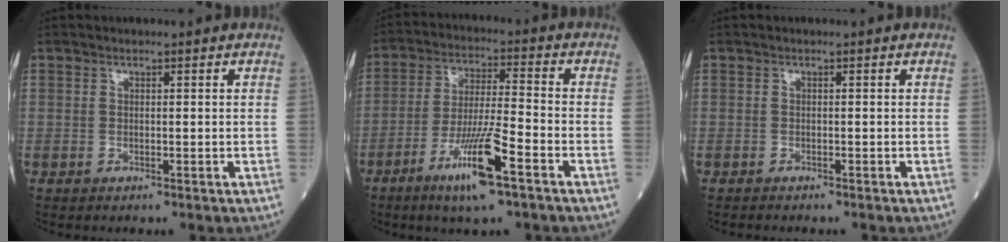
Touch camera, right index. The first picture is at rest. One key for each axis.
{"total": 11.0, "fx": -5.8, "fy": 0.4, "fz": 9.4, "tx": -0.177, "ty": -0.017, "tz": -0.106}
{"total": 1.8, "fx": -1.7, "fy": 0.1, "fz": 0.8, "tx": -0.011, "ty": -0.002, "tz": -0.021}